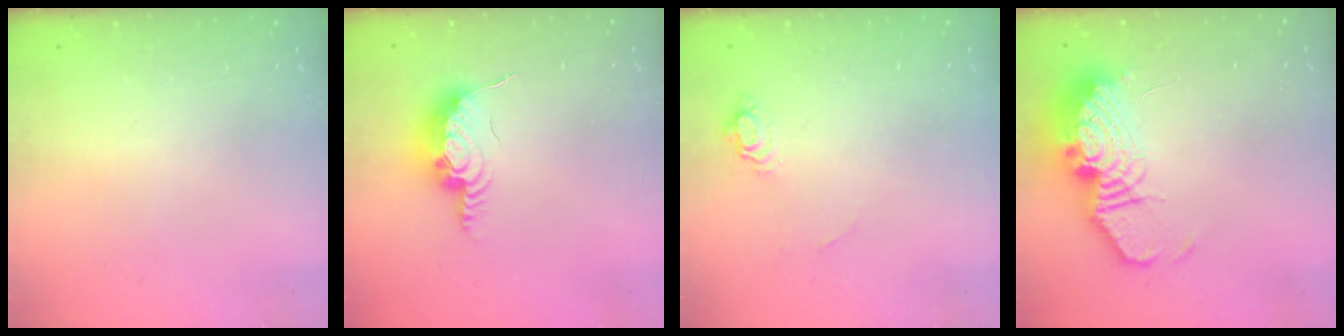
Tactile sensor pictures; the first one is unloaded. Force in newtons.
{"total": 16.0, "press": 12.5, "slide": 10.0}
{"total": 6.9, "press": 6.8, "slide": 0.7}
{"total": 16.1, "press": 16.0, "slide": 1.3}